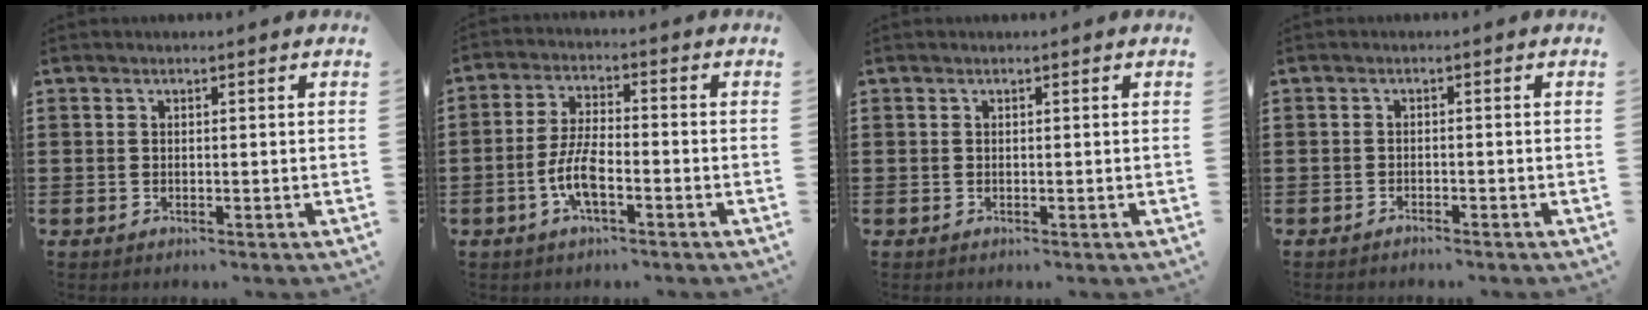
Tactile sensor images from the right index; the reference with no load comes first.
{"total": 6.5, "force": [-2.5, 2.1, 5.7], "torque": [-0.134, -0.008, -0.055]}
{"total": 0.0}
{"total": 1.0, "force": [-1.0, 0.1, 0.1], "torque": [-0.005, 0.001, -0.021]}